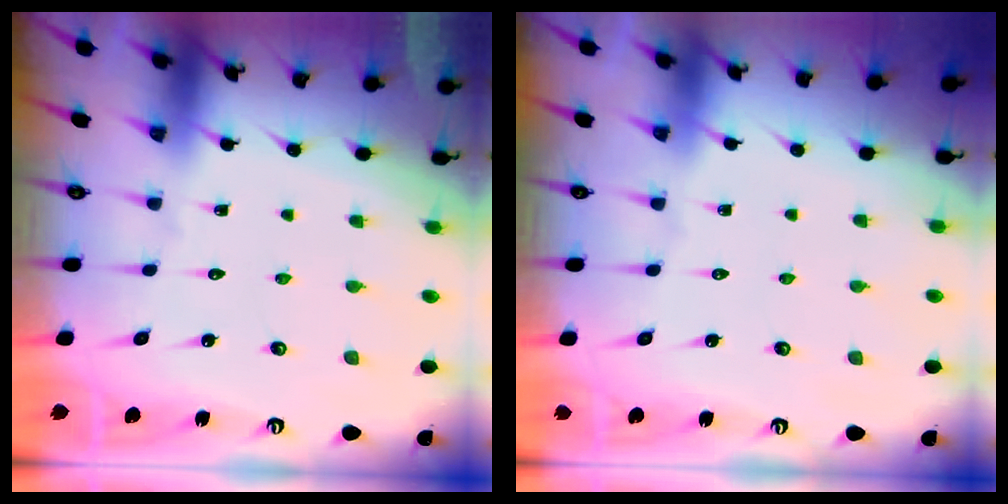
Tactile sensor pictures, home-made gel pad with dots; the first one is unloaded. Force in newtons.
{"total": 0.0}